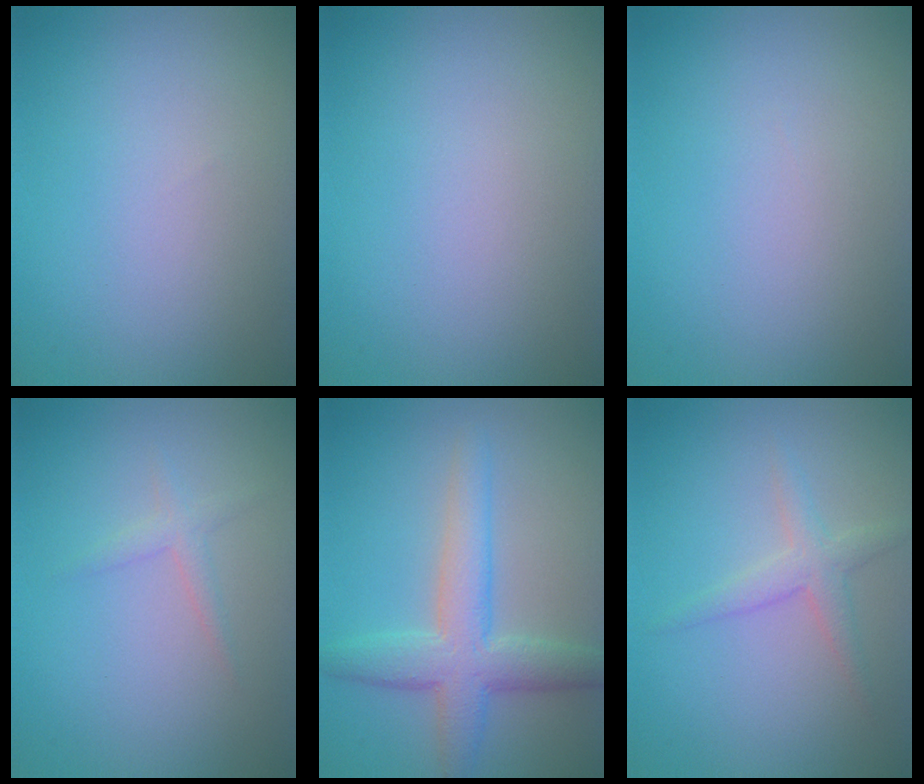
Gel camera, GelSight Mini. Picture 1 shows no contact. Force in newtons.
{"total": 0.0}
{"total": 0.0}
{"total": 1.3, "press": 1.3, "slide": 0.1}
{"total": 5.3, "press": 5.3, "slide": 0.2}
{"total": 2.2, "press": 2.2, "slide": 0.1}